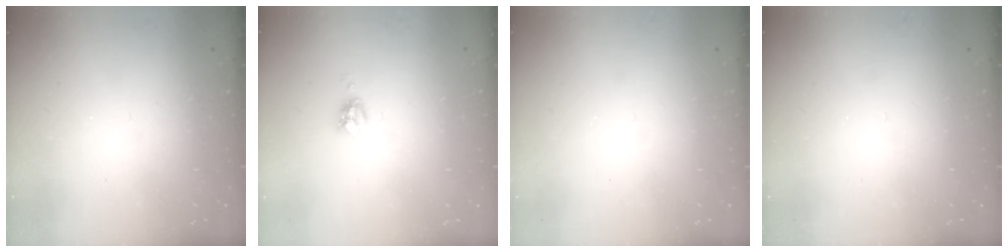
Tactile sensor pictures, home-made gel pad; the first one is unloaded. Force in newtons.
{"total": 4.7, "press": 4.6, "slide": 0.4}
{"total": 0.0}
{"total": 0.0}